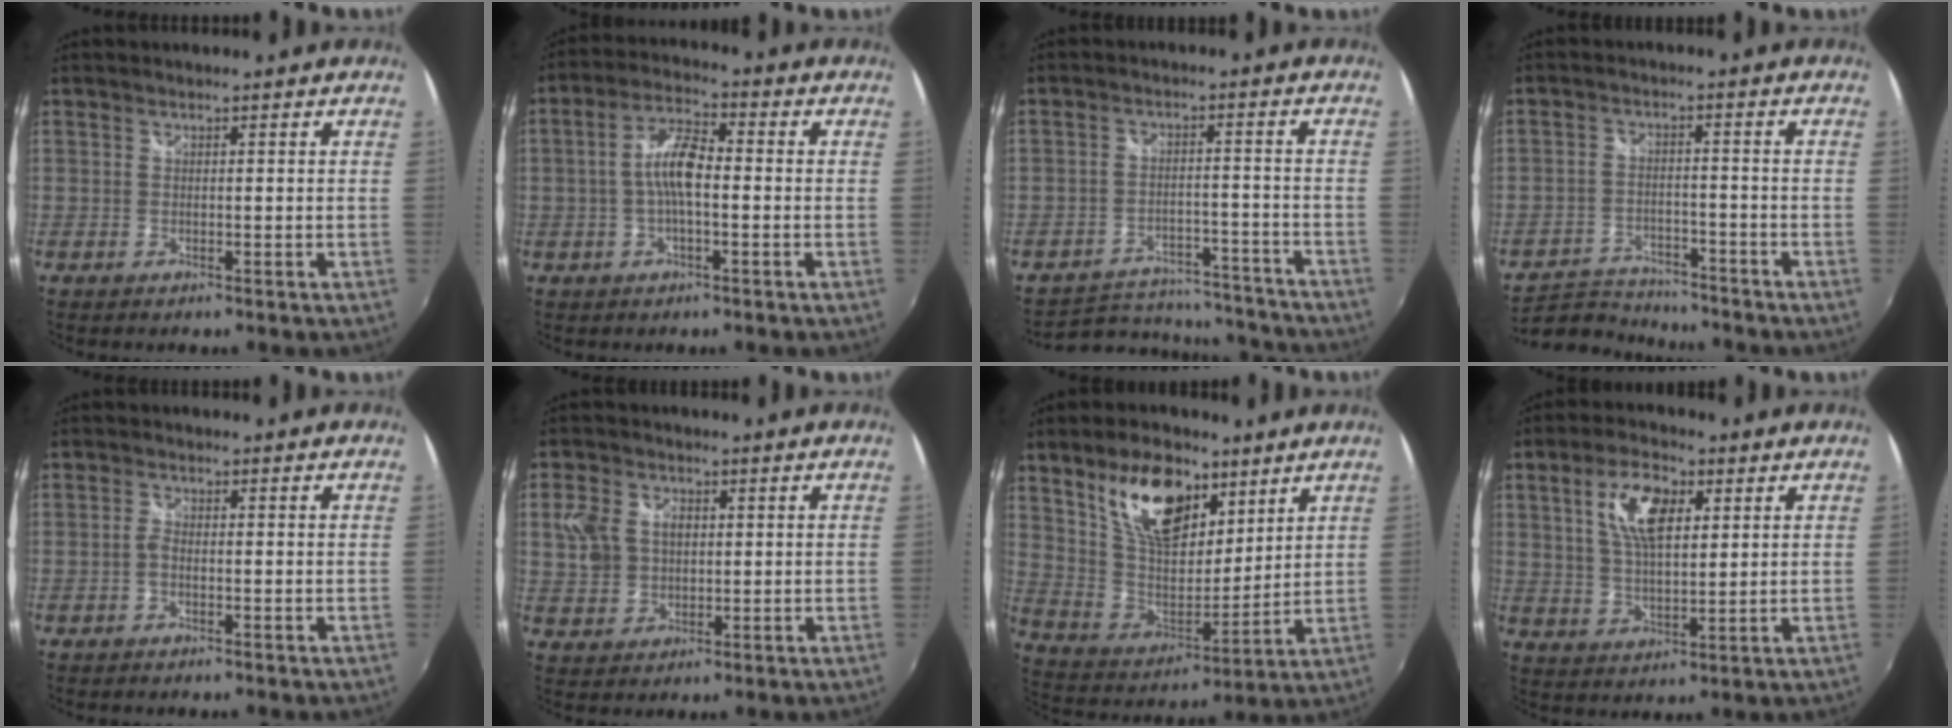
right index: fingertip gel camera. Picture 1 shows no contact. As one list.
[{"total": 6.8, "force": [-0.9, 2.2, 6.4], "torque": [-0.130, 0.016, -0.019]}, {"total": 15.1, "force": [-13.7, 5.8, 2.8], "torque": [-0.068, 0.038, -0.169]}, {"total": 9.8, "force": [-9.1, 3.1, 1.9], "torque": [-0.068, 0.002, -0.151]}, {"total": 1.3, "force": [-0.6, 0.6, 1.0], "torque": [-0.025, 0.003, -0.015]}, {"total": 7.1, "force": [1.3, 5.7, 4.0], "torque": [-0.086, 0.014, 0.026]}, {"total": 17.0, "force": [9.5, 8.7, 11.0], "torque": [-0.207, 0.011, 0.183]}, {"total": 9.6, "force": [3.4, 4.6, 7.8], "torque": [-0.148, 0.015, 0.063]}]